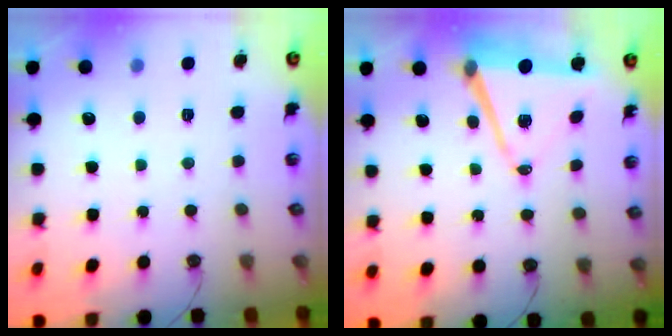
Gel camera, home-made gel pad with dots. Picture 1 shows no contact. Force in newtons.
{"total": 10.9, "press": 10.2, "slide": 4.0}